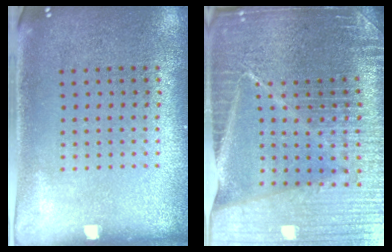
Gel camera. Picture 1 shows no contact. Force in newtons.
{"total": 5.7, "press": 5.1, "slide": 2.4}